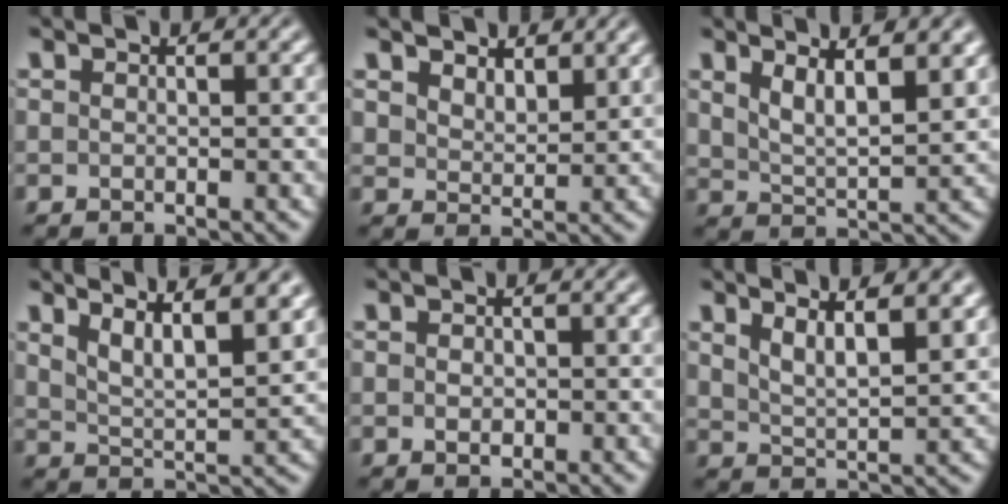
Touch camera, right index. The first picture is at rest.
{"total": 2.9, "force": [2.8, 0.4, 0.7], "torque": [-0.008, -0.011, 0.056]}
{"total": 4.4, "force": [2.1, 2.2, 3.1], "torque": [-0.048, -0.007, 0.032]}
{"total": 5.4, "force": [3.1, 2.3, 3.8], "torque": [-0.052, -0.003, 0.046]}
{"total": 0.7, "force": [-0.3, 0.3, 0.6], "torque": [-0.013, -0.011, 0.003]}
{"total": 4.2, "force": [2.3, 1.8, 3.0], "torque": [-0.040, -0.001, 0.034]}